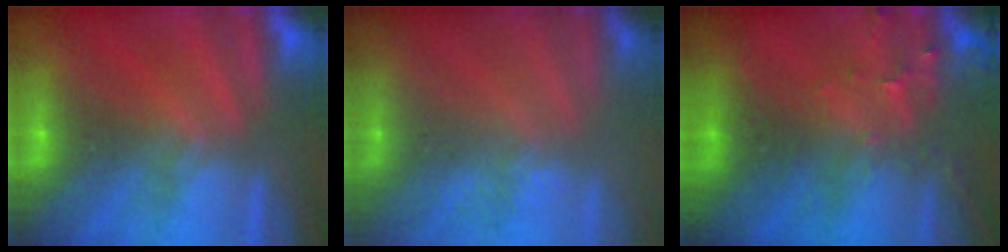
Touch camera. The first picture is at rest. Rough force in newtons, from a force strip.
{"total": 2.7}
{"total": 7.7}